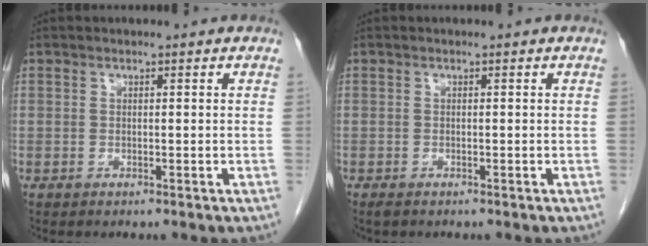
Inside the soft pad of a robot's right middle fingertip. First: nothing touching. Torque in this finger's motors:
{"motor_torque": [0.53, -0.38, 0.04, 0.03]}